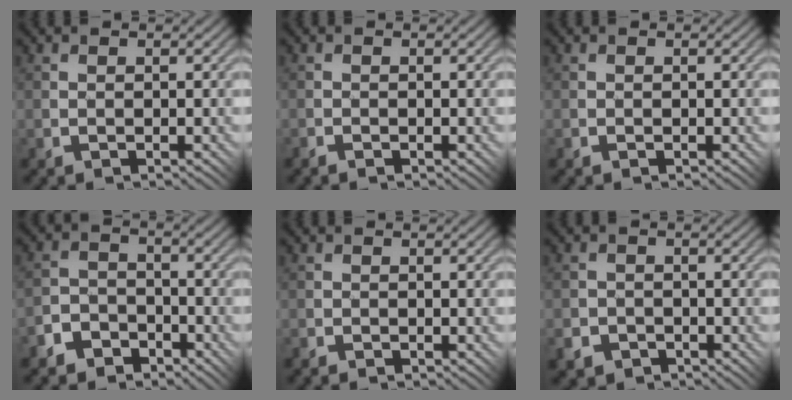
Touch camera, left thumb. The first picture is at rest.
{"total": 0.7, "force": [-0.7, 0.1, 0.2], "torque": [-0.005, 0.002, -0.015]}
{"total": 0.0}
{"total": 4.6, "force": [-3.5, 2.8, 1.1], "torque": [-0.015, 0.006, -0.071]}
{"total": 0.6, "force": [-0.6, 0.2, 0.1], "torque": [-0.002, 0.001, -0.014]}
{"total": 4.2, "force": [-2.5, 3.3, 0.6], "torque": [-0.006, -0.007, -0.048]}